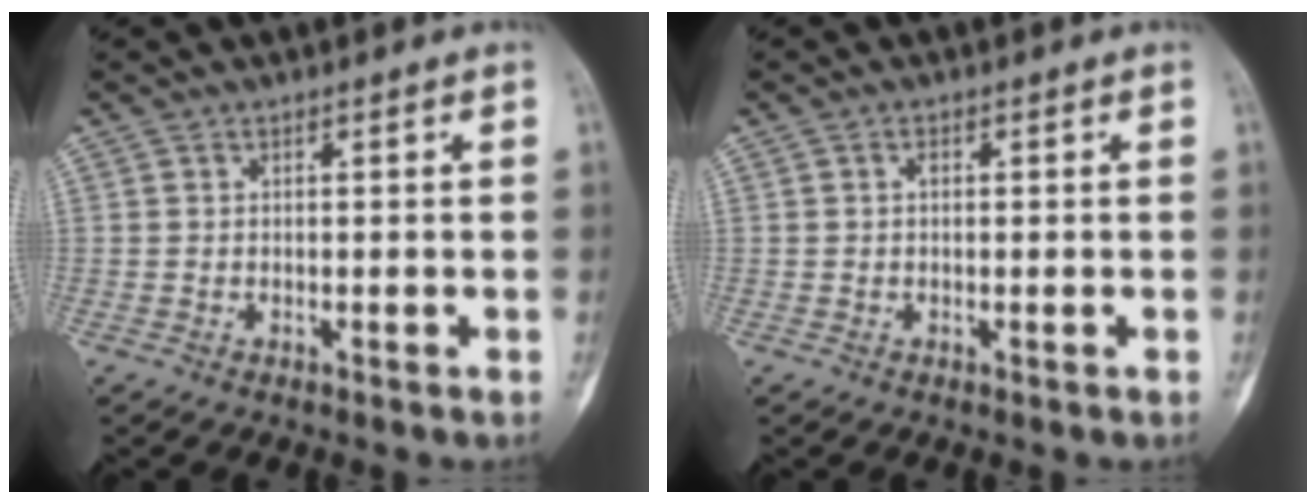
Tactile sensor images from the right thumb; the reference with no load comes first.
{"total": 0.8, "force": [0.0, 0.6, 0.6], "torque": [-0.006, 0.002, -0.002]}